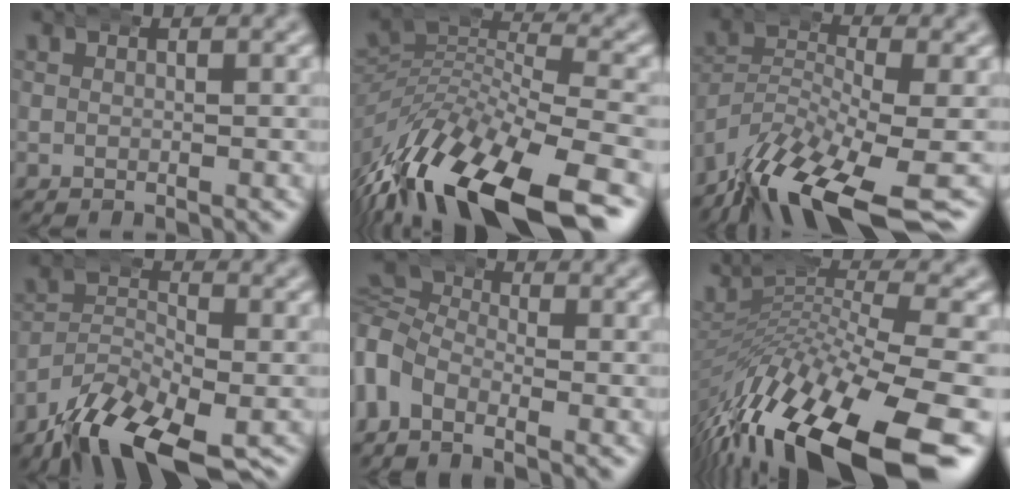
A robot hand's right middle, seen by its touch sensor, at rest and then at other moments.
{"total": 11.6, "force": [-6.3, 5.6, 7.9], "torque": [-0.143, -0.026, -0.093]}
{"total": 8.7, "force": [-5.1, 3.7, 6.0], "torque": [-0.118, -0.033, -0.073]}
{"total": 7.6, "force": [-4.6, 3.1, 5.2], "torque": [-0.078, -0.015, -0.073]}
{"total": 6.8, "force": [-0.9, 6.2, 2.6], "torque": [-0.067, -0.013, -0.031]}
{"total": 13.0, "force": [-4.9, 5.8, 10.5], "torque": [-0.186, -0.018, -0.059]}